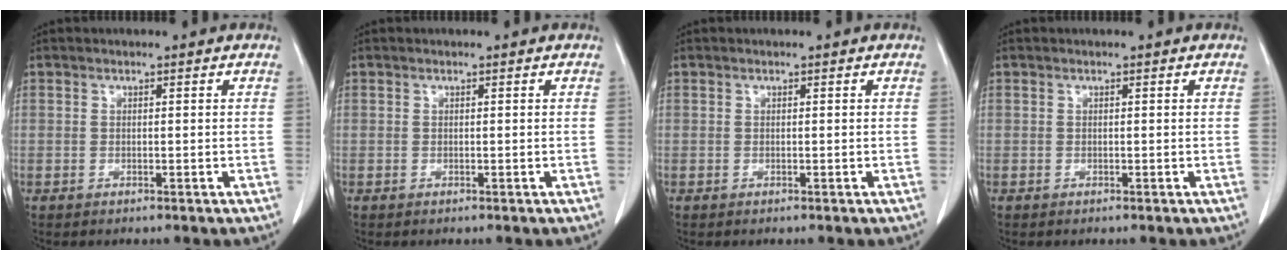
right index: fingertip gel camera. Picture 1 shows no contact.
{"total": 0.0}
{"total": 0.0}
{"total": 0.0}